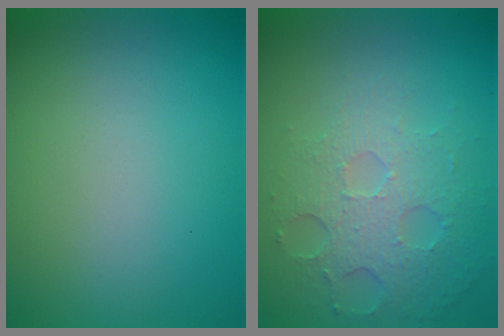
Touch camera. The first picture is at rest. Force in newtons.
{"total": 5.0, "press": 3.5, "slide": 3.7}